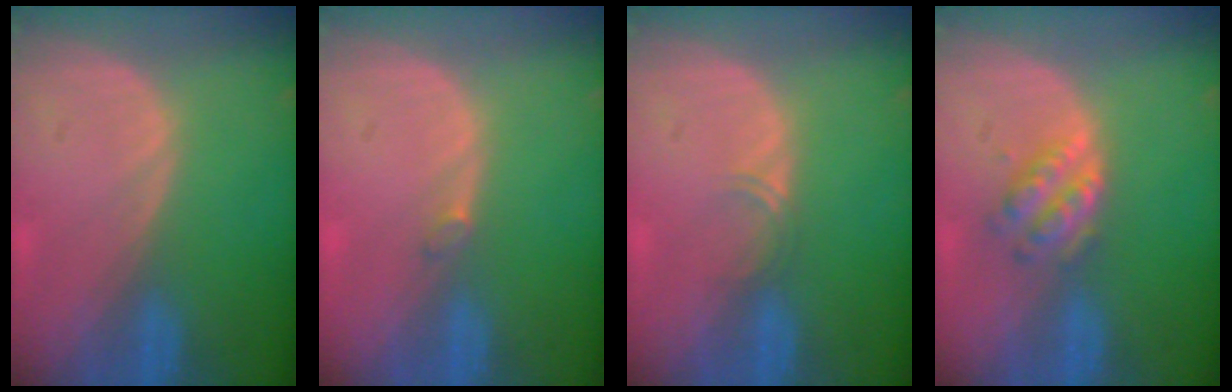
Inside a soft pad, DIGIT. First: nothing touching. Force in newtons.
{"total": 0.8, "press": 0.8, "slide": 0.2}
{"total": 1.4, "press": 1.1, "slide": 0.9}
{"total": 4.9, "press": 4.3, "slide": 2.3}